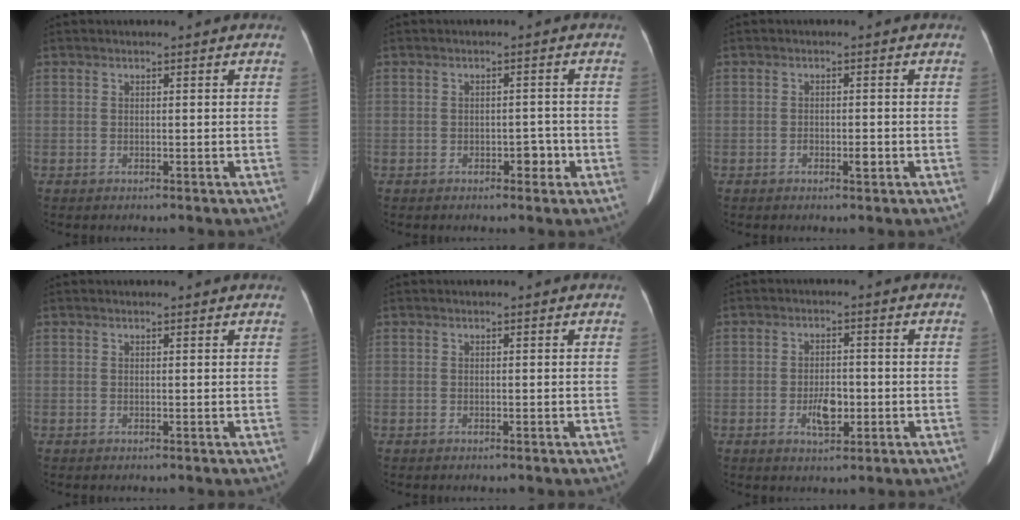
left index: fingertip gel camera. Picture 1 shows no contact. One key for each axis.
{"total": 2.2, "fx": -1.0, "fy": 1.3, "fz": 1.4, "tx": -0.014, "ty": 0.005, "tz": -0.011}
{"total": 1.6, "fx": -0.7, "fy": 0.6, "fz": 1.3, "tx": -0.021, "ty": 0.001, "tz": -0.009}
{"total": 1.4, "fx": 1.4, "fy": 0.2, "fz": 0.3, "tx": -0.011, "ty": 0.008, "tz": 0.014}
{"total": 0.0}
{"total": 4.2, "fx": -1.2, "fy": 2.0, "fz": 3.5, "tx": -0.061, "ty": 0.001, "tz": -0.016}